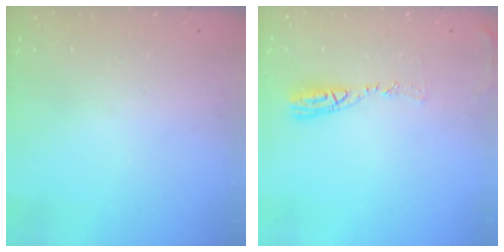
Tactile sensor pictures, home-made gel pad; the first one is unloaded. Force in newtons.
{"total": 8.9, "press": 8.9, "slide": 0.8}